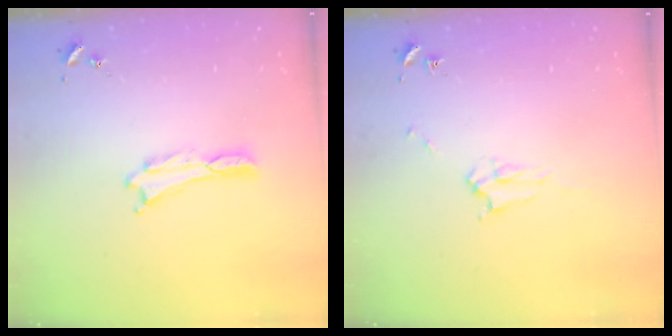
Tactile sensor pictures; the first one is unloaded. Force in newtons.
{"total": 2.3, "press": 2.3, "slide": 0.3}